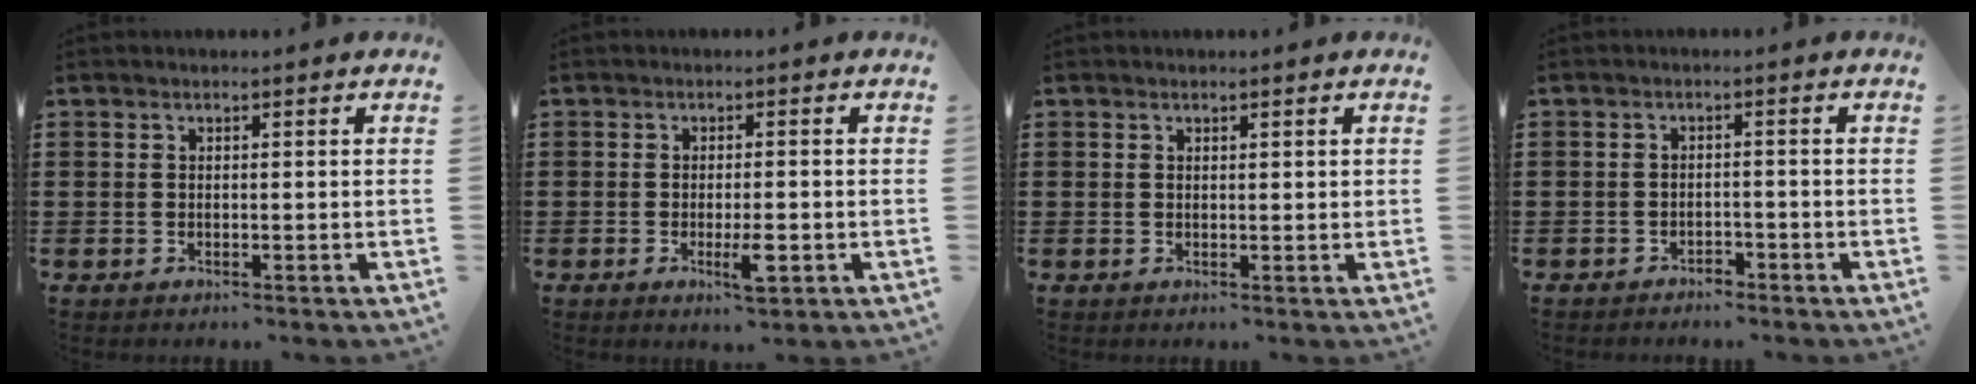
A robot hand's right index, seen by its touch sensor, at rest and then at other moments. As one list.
[{"total": 3.9, "force": [-1.3, 1.0, 3.6], "torque": [-0.064, -0.004, -0.024]}, {"total": 0.6, "force": [0.4, 0.3, 0.4], "torque": [-0.008, 0.001, 0.008]}, {"total": 1.7, "force": [-1.7, 0.5, -0.1], "torque": [-0.005, 0.002, -0.038]}]